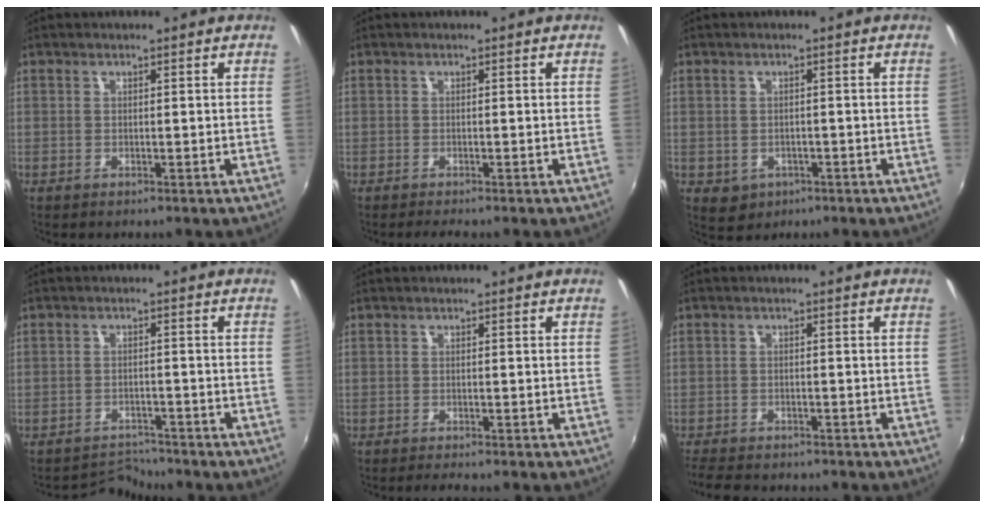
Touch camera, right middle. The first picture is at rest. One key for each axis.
{"total": 1.3, "fx": -1.1, "fy": -0.3, "fz": 0.7, "tx": -0.010, "ty": -0.006, "tz": -0.019}
{"total": 3.3, "fx": -0.8, "fy": 2.9, "fz": 1.4, "tx": -0.030, "ty": -0.005, "tz": -0.005}
{"total": 3.5, "fx": -3.3, "fy": 0.3, "fz": -1.1, "tx": 0.009, "ty": 0.011, "tz": -0.057}
{"total": 1.5, "fx": -1.2, "fy": -0.3, "fz": 0.8, "tx": -0.012, "ty": -0.007, "tz": -0.021}
{"total": 6.1, "fx": -5.6, "fy": 1.6, "fz": 2.0, "tx": -0.062, "ty": -0.019, "tz": -0.095}